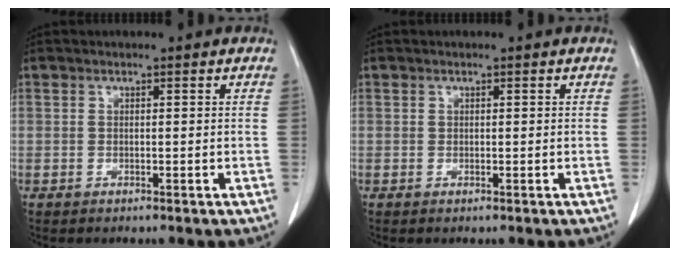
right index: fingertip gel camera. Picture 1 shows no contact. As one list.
[{"total": 0.0}]